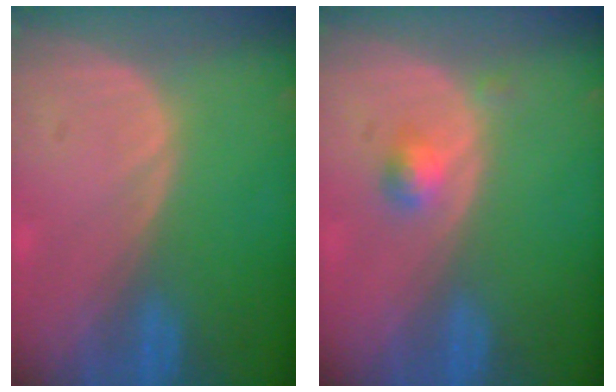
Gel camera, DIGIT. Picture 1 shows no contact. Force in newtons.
{"total": 2.2, "press": 2.0, "slide": 1.0}